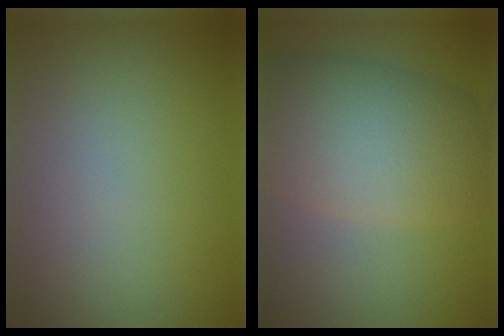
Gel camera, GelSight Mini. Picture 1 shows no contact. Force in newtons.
{"total": 9.9, "press": 9.9, "slide": 0.1}